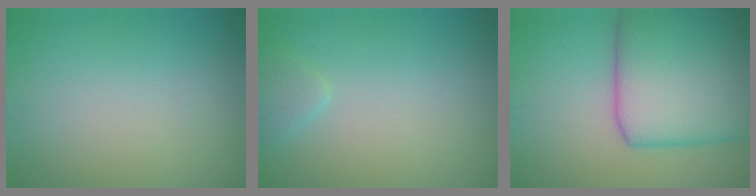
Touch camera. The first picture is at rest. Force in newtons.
{"total": 1.4, "press": 1.4, "slide": 0.2}
{"total": 12.1, "press": 12.1, "slide": 0.3}